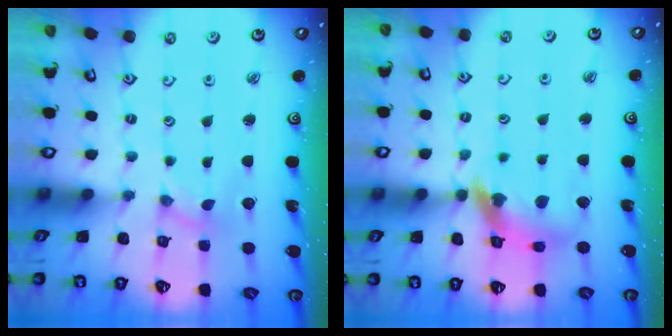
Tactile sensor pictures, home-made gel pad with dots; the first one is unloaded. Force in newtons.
{"total": 12.5, "press": 12.5, "slide": 1.4}